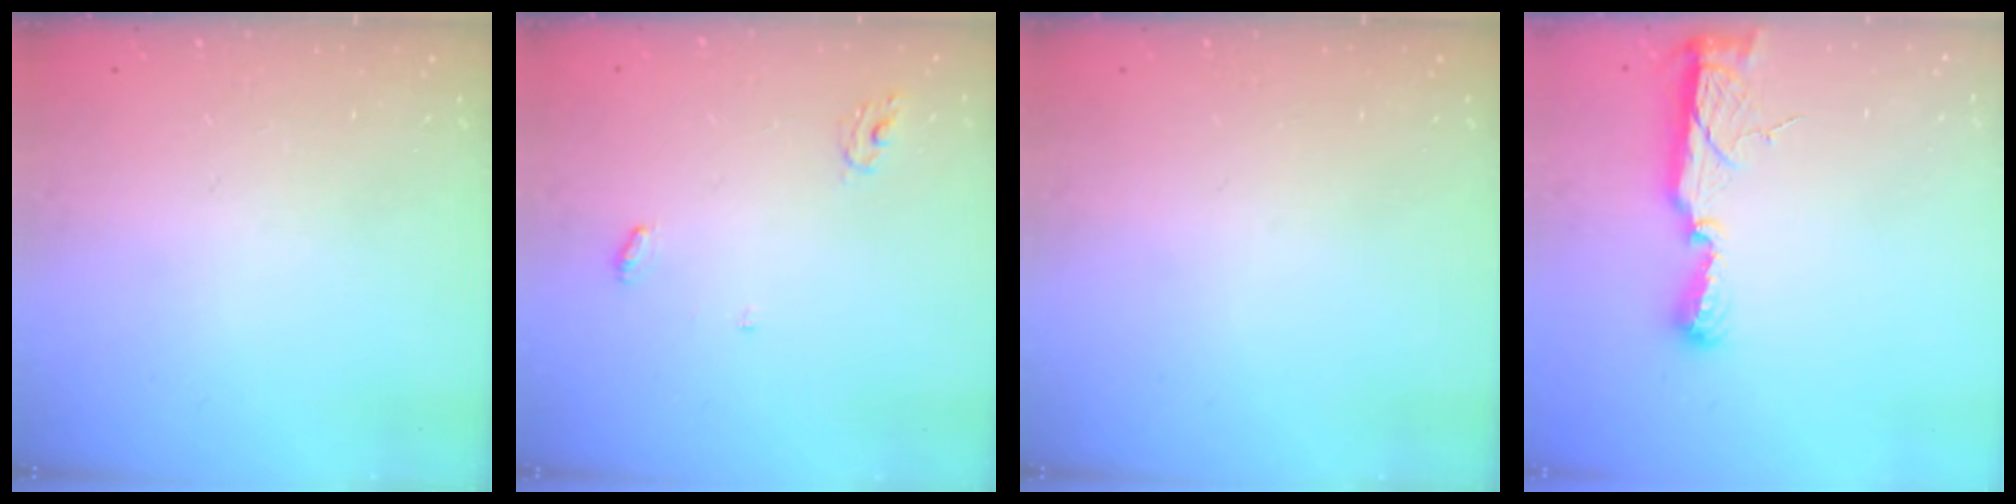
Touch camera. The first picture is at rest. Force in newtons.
{"total": 4.1, "press": 4.1, "slide": 0.2}
{"total": 0.0}
{"total": 8.1, "press": 8.1, "slide": 0.7}